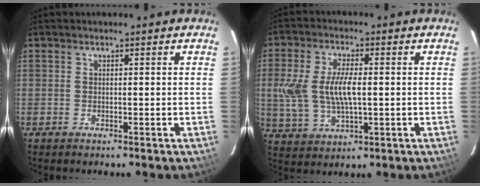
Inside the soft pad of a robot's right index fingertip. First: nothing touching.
{"total": 11.1, "force": [0.2, 5.2, 9.8], "torque": [-0.211, 0.003, 0.010]}